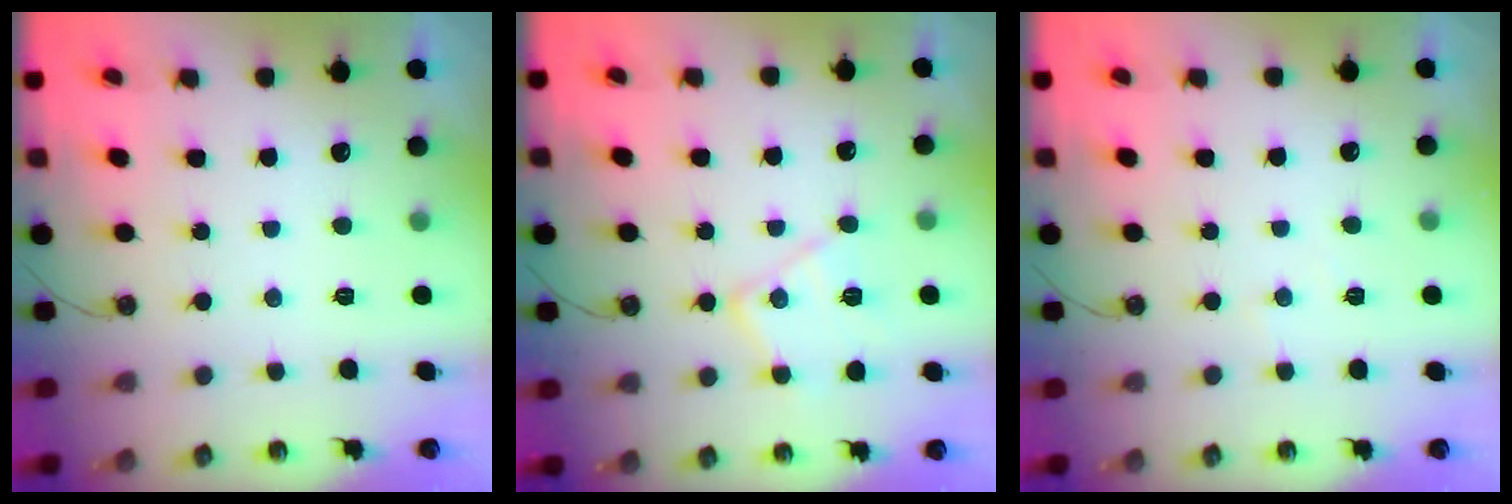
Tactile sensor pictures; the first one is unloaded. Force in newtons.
{"total": 13.1, "press": 13.1, "slide": 0.8}
{"total": 2.1, "press": 2.1, "slide": 0.4}